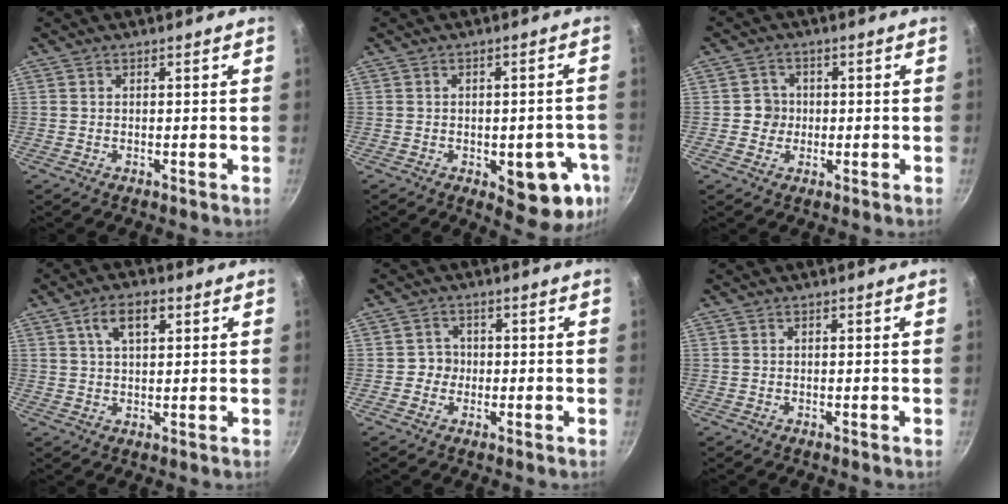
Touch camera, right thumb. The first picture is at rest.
{"total": 12.5, "force": [-4.0, 5.8, 10.3], "torque": [-0.072, 0.010, -0.043]}
{"total": 3.6, "force": [-0.1, 3.6, 0.8], "torque": [0.014, 0.007, -0.008]}
{"total": 6.7, "force": [2.6, 3.5, 5.1], "torque": [-0.074, 0.005, 0.043]}
{"total": 2.9, "force": [-0.5, 2.8, 0.6], "torque": [0.015, 0.008, -0.013]}
{"total": 0.5, "force": [0.2, 0.3, 0.4], "torque": [-0.008, 0.003, 0.004]}